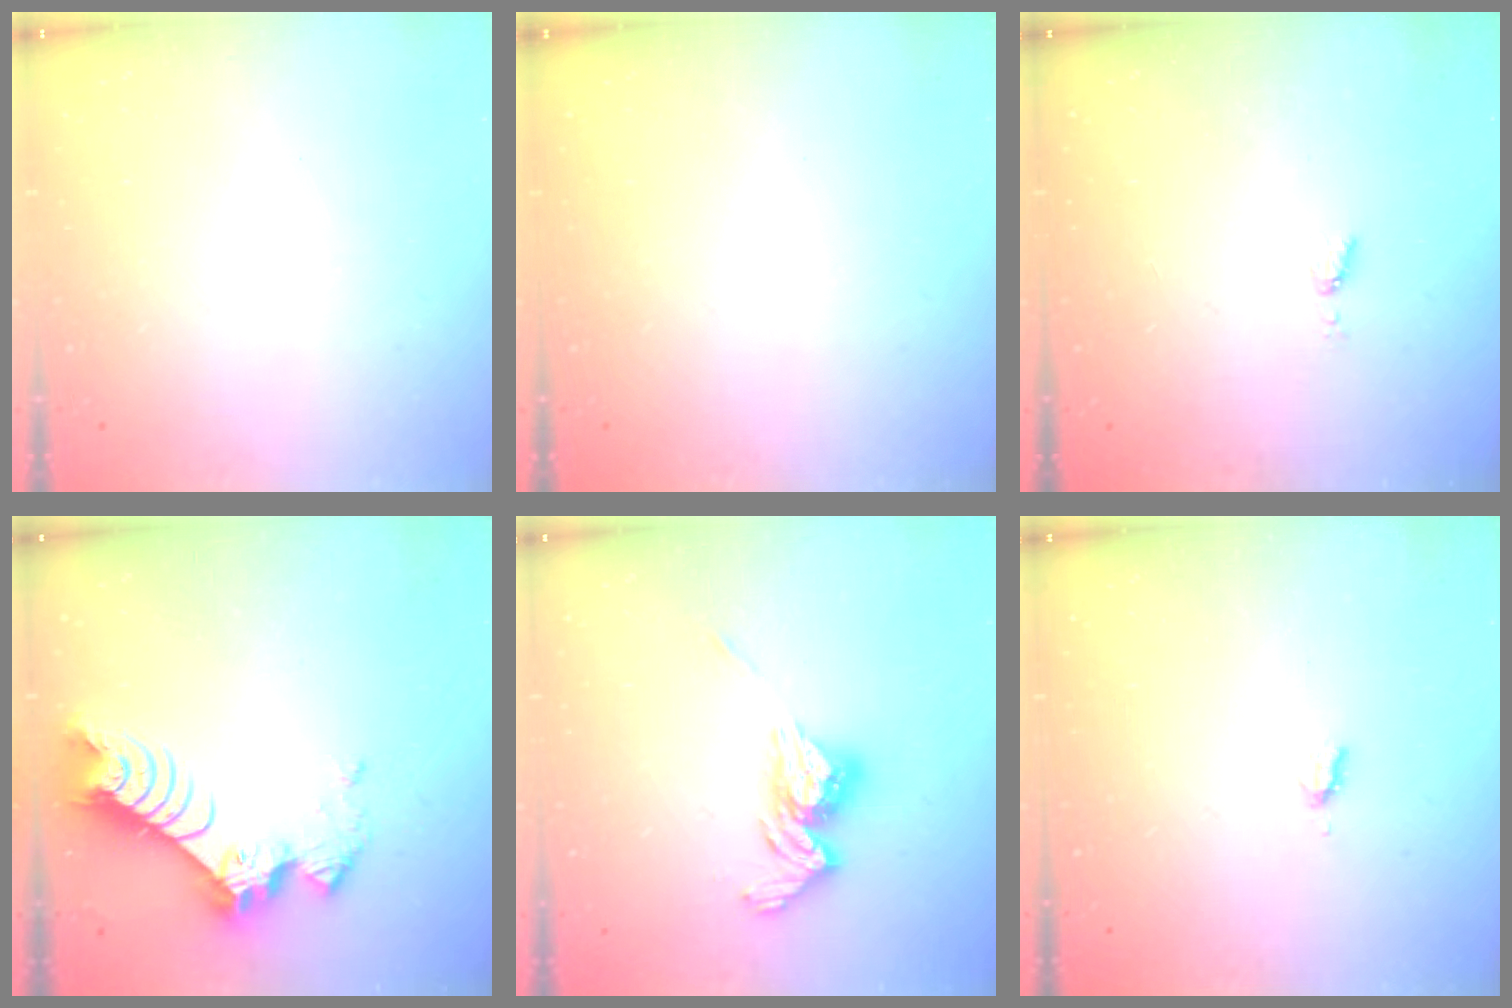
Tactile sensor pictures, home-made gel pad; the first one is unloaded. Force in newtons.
{"total": 0.0}
{"total": 4.4, "press": 4.4, "slide": 0.6}
{"total": 8.8, "press": 8.7, "slide": 0.9}
{"total": 12.0, "press": 12.0, "slide": 1.1}
{"total": 2.4, "press": 2.4, "slide": 0.4}